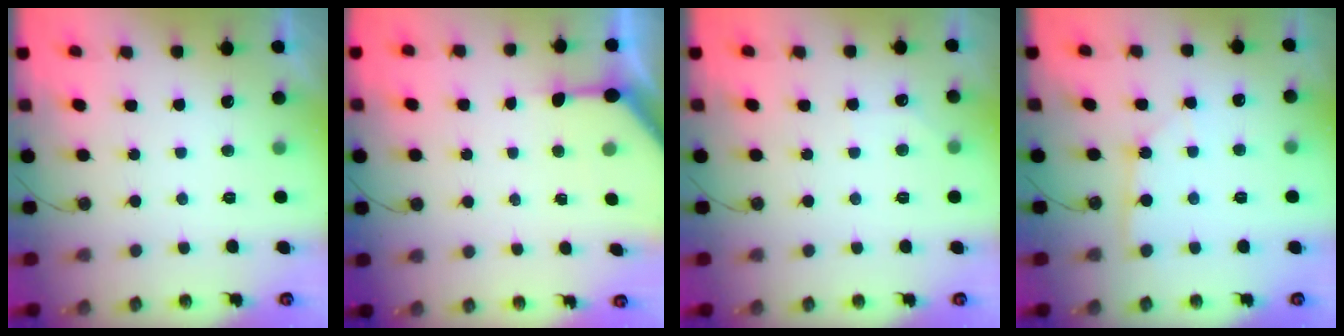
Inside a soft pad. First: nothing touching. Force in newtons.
{"total": 4.8, "press": 4.8, "slide": 0.4}
{"total": 2.7, "press": 2.6, "slide": 0.4}
{"total": 2.5, "press": 2.5, "slide": 0.3}